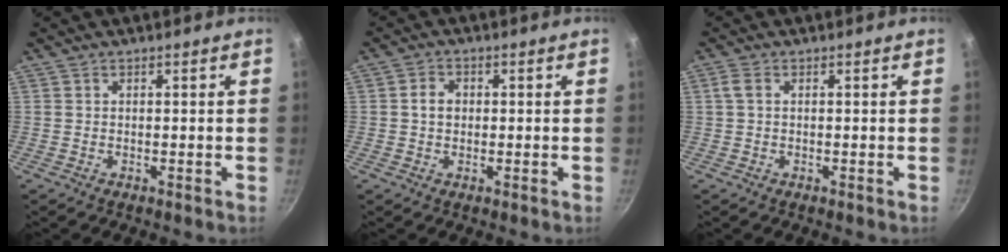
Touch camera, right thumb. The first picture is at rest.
{"total": 3.0, "force": [0.2, 2.4, 1.8], "torque": [-0.019, 0.007, 0.001]}
{"total": 1.8, "force": [0.4, 1.0, 1.4], "torque": [-0.030, 0.004, 0.008]}